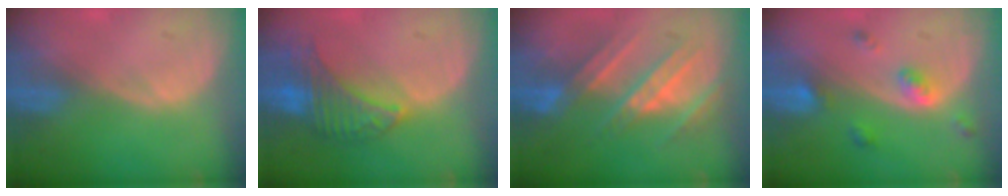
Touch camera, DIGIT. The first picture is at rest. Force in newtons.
{"total": 7.3, "press": 7.0, "slide": 1.9}
{"total": 8.1, "press": 8.0, "slide": 0.6}
{"total": 4.4, "press": 4.1, "slide": 1.7}